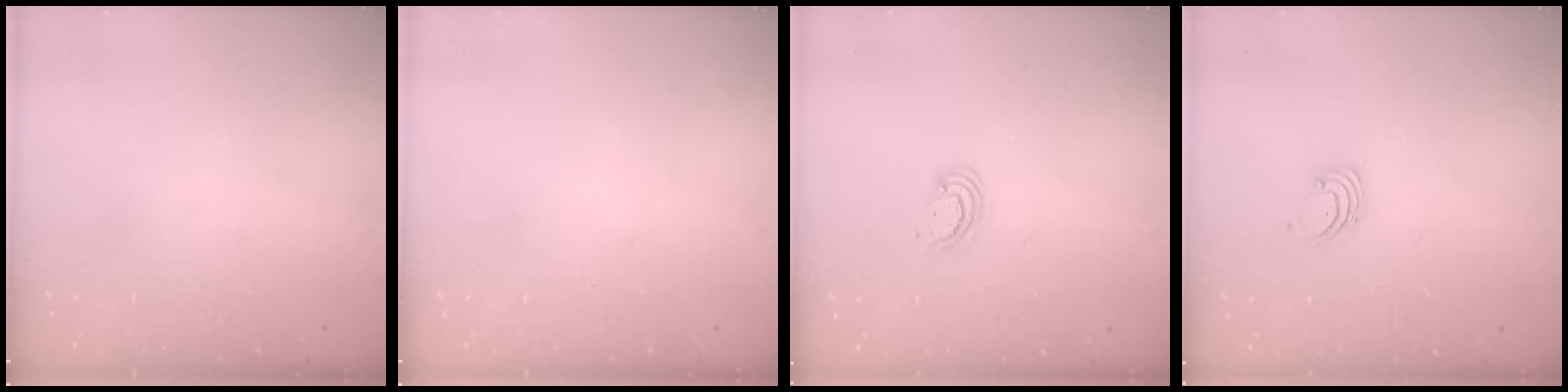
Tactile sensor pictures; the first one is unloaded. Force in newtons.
{"total": 0.0}
{"total": 3.1, "press": 3.1, "slide": 0.3}
{"total": 1.5, "press": 1.5, "slide": 0.1}